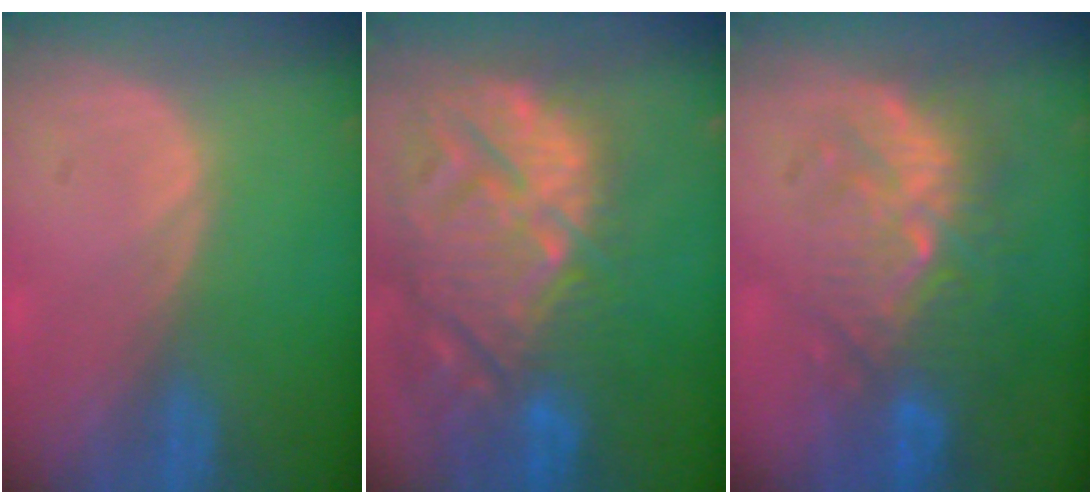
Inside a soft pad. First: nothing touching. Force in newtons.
{"total": 15.2, "press": 13.1, "slide": 7.8}
{"total": 9.4, "press": 9.0, "slide": 2.7}